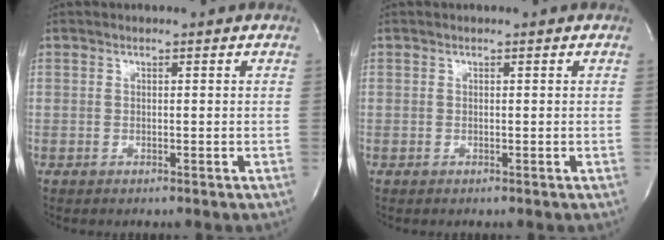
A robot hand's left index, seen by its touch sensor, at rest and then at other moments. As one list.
[{"total": 0.0}]